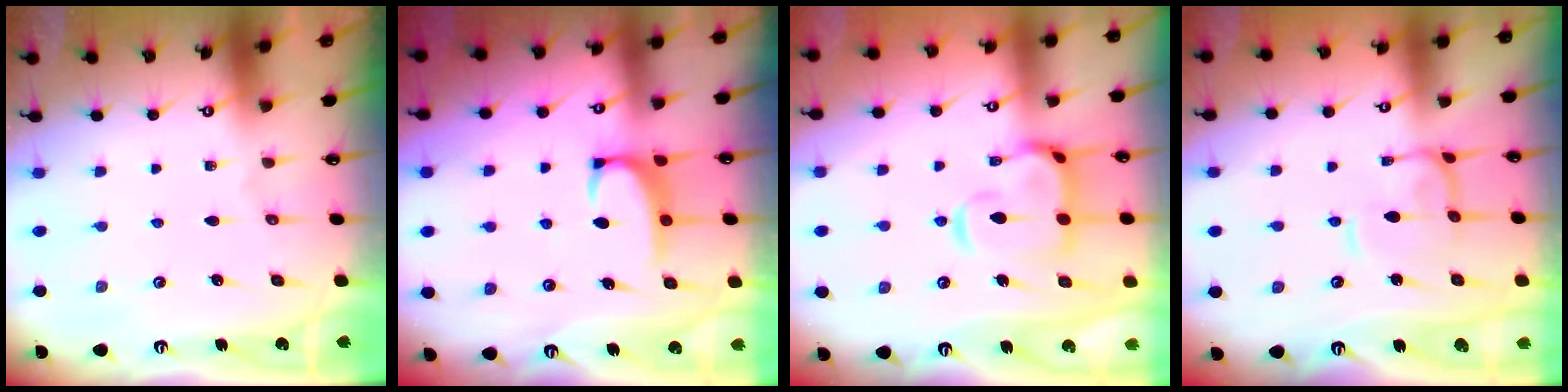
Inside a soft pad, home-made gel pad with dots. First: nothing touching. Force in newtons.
{"total": 2.3, "press": 2.3, "slide": 0.6}
{"total": 7.3, "press": 7.2, "slide": 1.6}
{"total": 1.5, "press": 1.5, "slide": 0.5}